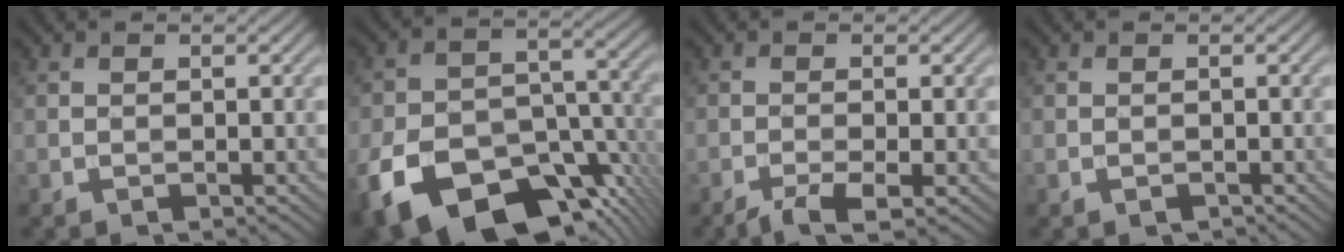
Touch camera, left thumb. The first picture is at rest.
{"total": 18.0, "force": [-10.0, 10.8, 10.4], "torque": [-0.205, -0.044, -0.154]}
{"total": 3.0, "force": [-1.9, 0.4, 2.2], "torque": [-0.044, 0.000, -0.038]}
{"total": 0.6, "force": [-0.4, 0.4, 0.3], "torque": [-0.005, -0.004, -0.005]}